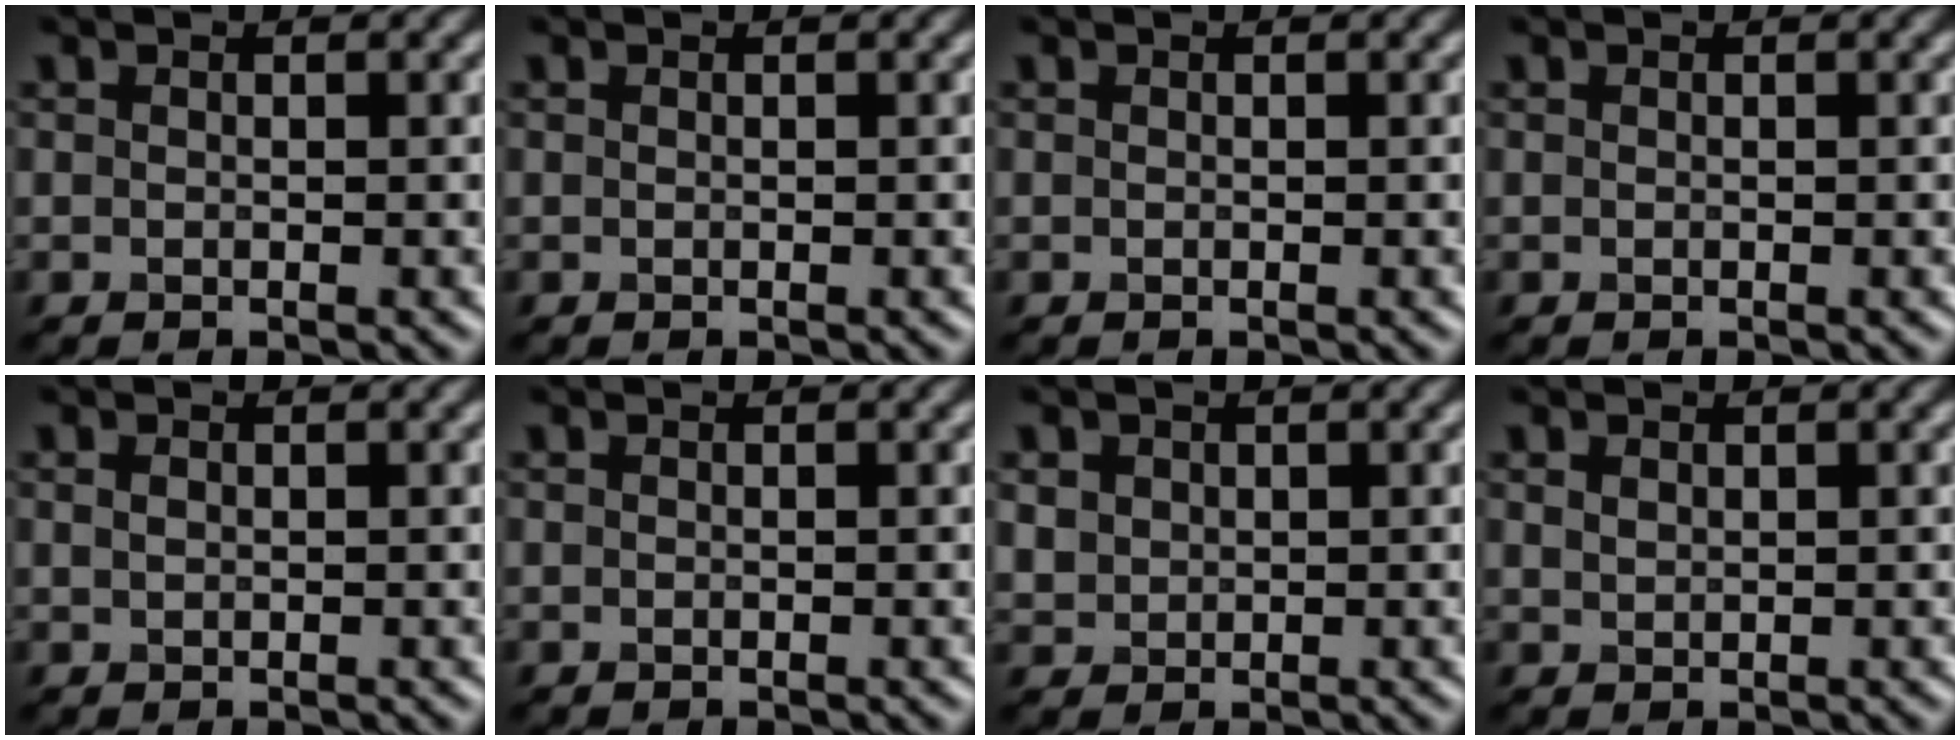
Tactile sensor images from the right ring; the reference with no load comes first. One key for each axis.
{"total": 0.0}
{"total": 0.0}
{"total": 0.0}
{"total": 0.5, "fx": 0.2, "fy": 0.4, "fz": 0.3, "tx": -0.007, "ty": 0.001, "tz": 0.004}
{"total": 0.0}
{"total": 1.7, "fx": 0.6, "fy": 1.5, "fz": 0.5, "tx": -0.012, "ty": -0.007, "tz": 0.019}
{"total": 0.8, "fx": 0.5, "fy": 0.5, "fz": 0.4, "tx": -0.010, "ty": -0.001, "tz": 0.011}